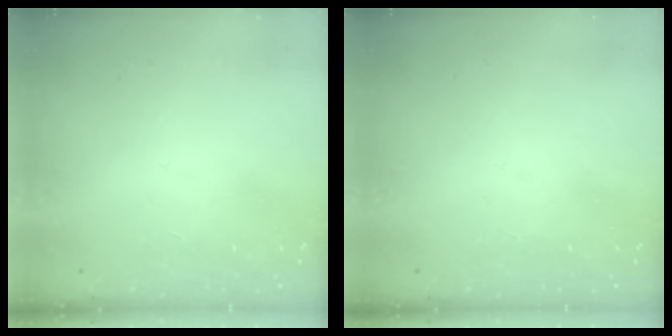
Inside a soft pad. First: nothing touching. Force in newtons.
{"total": 0.0}